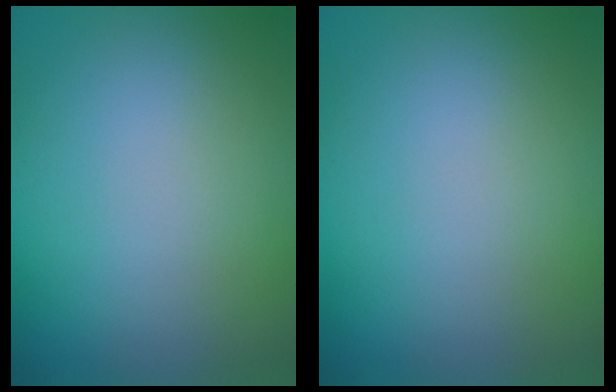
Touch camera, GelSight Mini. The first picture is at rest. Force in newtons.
{"total": 0.0}